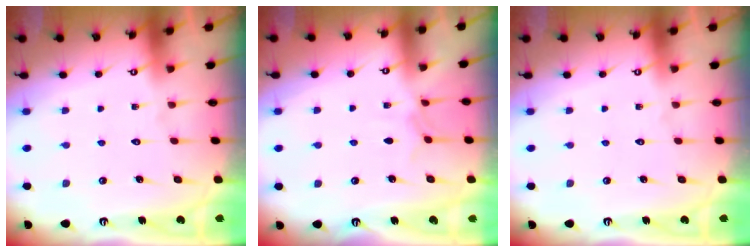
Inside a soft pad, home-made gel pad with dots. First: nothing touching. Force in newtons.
{"total": 3.9, "press": 3.9, "slide": 0.6}
{"total": 0.0}